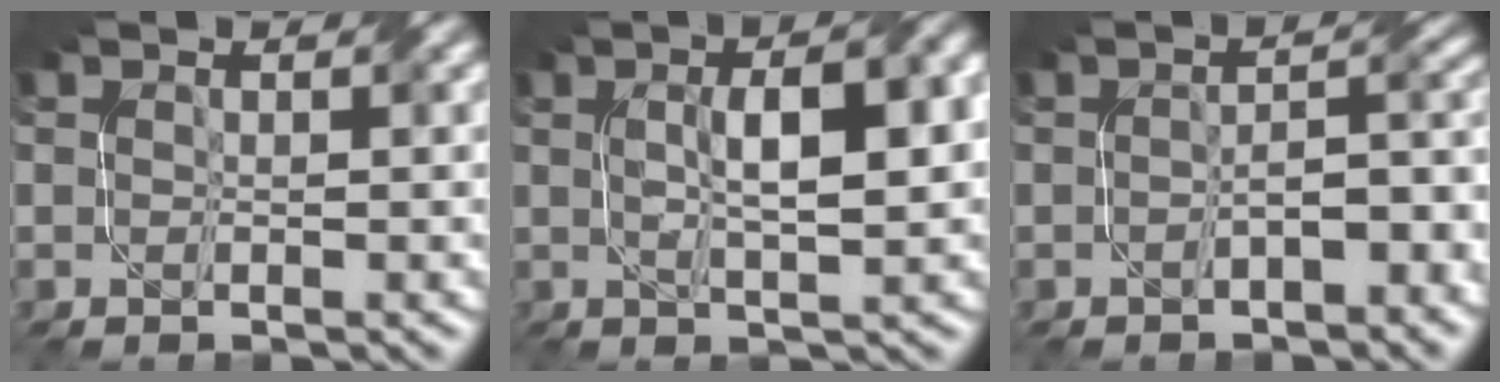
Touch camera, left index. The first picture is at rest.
{"total": 7.0, "force": [1.4, 1.9, 6.5], "torque": [-0.083, 0.020, 0.027]}
{"total": 3.8, "force": [-1.7, 1.6, 3.0], "torque": [-0.042, 0.011, -0.023]}